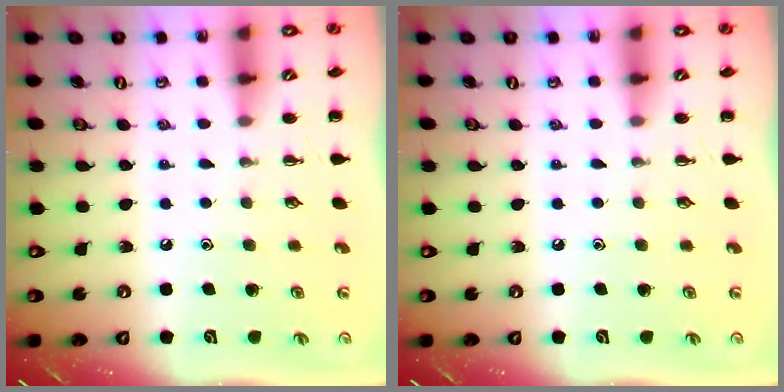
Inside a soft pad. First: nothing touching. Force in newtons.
{"total": 0.0}